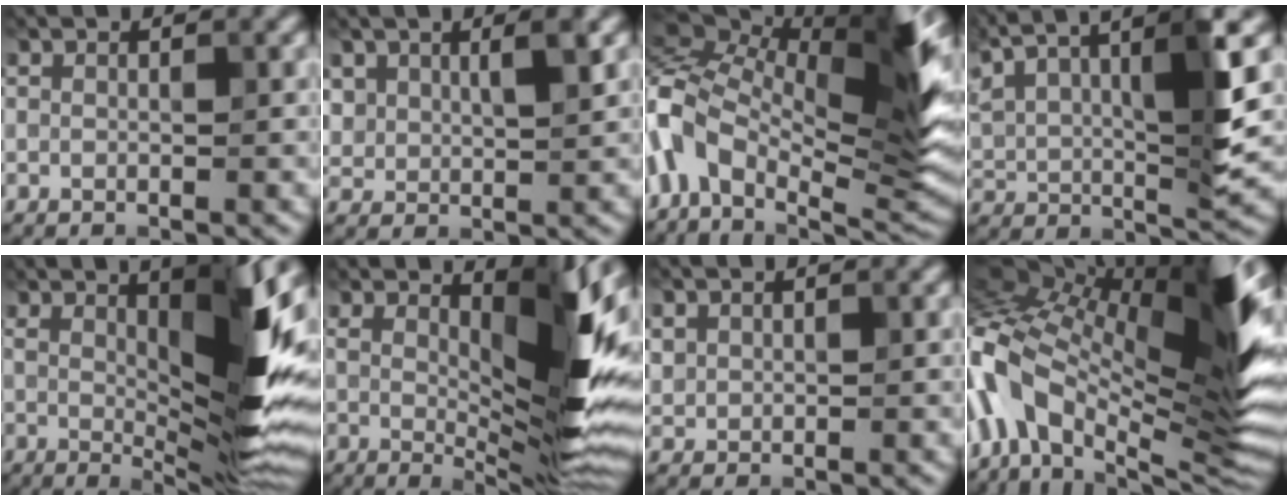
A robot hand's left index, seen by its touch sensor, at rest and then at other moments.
{"total": 2.9, "force": [1.4, 1.7, 1.9], "torque": [-0.040, -0.003, 0.031]}
{"total": 15.0, "force": [2.5, 6.9, 13.1], "torque": [-0.261, 0.004, 0.049]}
{"total": 10.6, "force": [5.7, 2.7, 8.5], "torque": [-0.170, 0.024, 0.102]}
{"total": 14.2, "force": [3.1, 3.2, 13.4], "torque": [-0.169, -0.008, 0.050]}
{"total": 12.9, "force": [3.3, 3.1, 12.1], "torque": [-0.144, -0.010, 0.051]}
{"total": 1.0, "force": [0.6, 0.7, 0.0], "torque": [0.000, -0.003, 0.018]}
{"total": 15.8, "force": [0.1, 8.2, 13.5], "torque": [-0.236, 0.017, -0.001]}